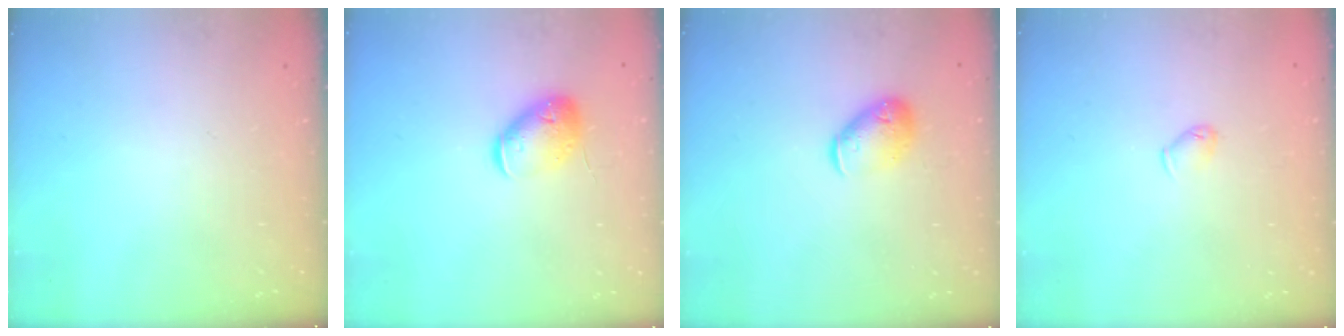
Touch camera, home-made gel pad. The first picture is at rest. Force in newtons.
{"total": 11.3, "press": 11.1, "slide": 1.6}
{"total": 10.0, "press": 9.9, "slide": 1.5}
{"total": 3.7, "press": 3.6, "slide": 0.8}